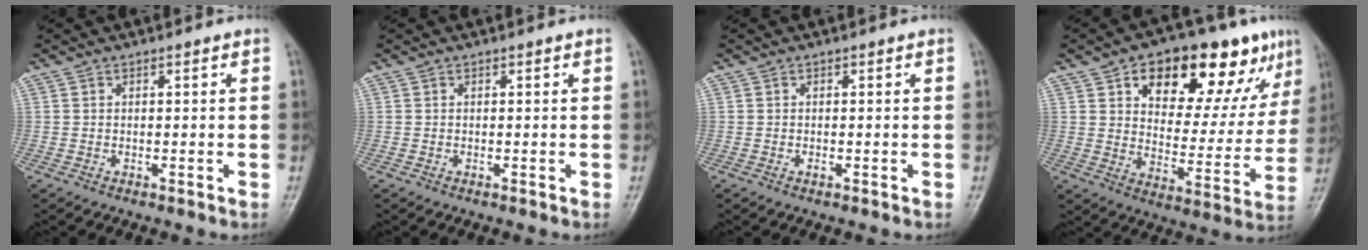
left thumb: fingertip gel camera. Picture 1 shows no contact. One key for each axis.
{"total": 0.0}
{"total": 0.5, "fx": -0.2, "fy": 0.3, "fz": 0.4, "tx": -0.008, "ty": 0.000, "tz": -0.004}
{"total": 22.5, "fx": 11.9, "fy": 10.6, "fz": 15.9, "tx": -0.175, "ty": -0.020, "tz": 0.178}